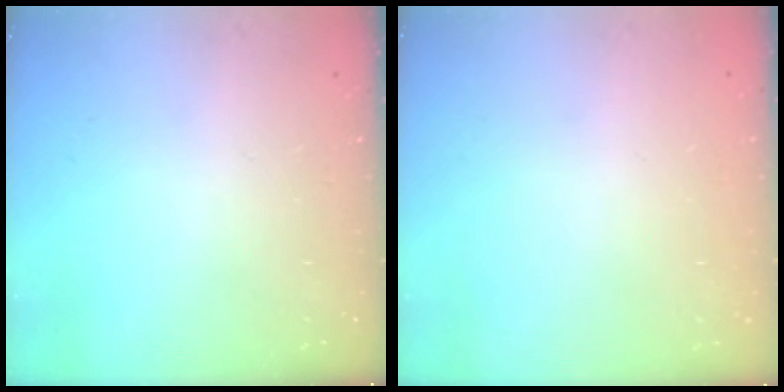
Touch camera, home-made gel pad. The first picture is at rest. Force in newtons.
{"total": 0.0}